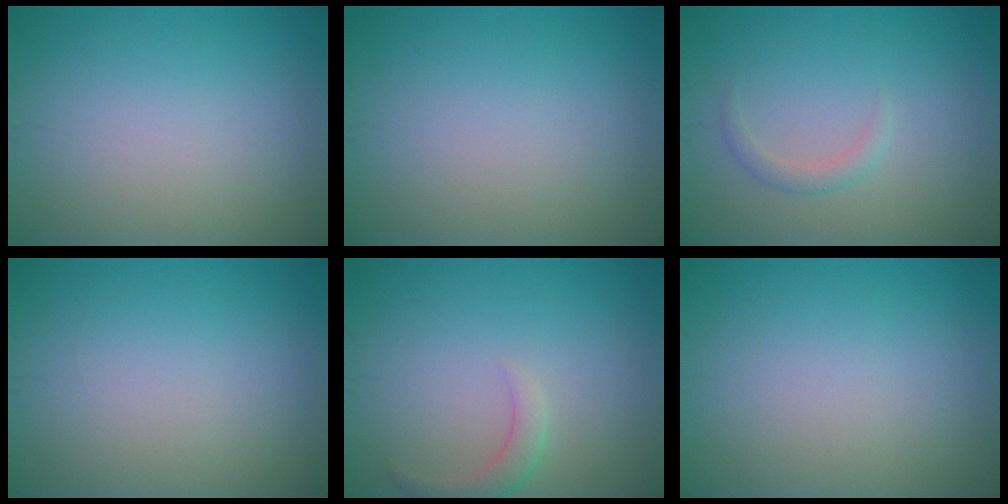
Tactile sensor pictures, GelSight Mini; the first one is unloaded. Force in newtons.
{"total": 0.0}
{"total": 1.2, "press": 1.2, "slide": 0.1}
{"total": 0.0}
{"total": 1.9, "press": 1.8, "slide": 0.1}
{"total": 0.0}